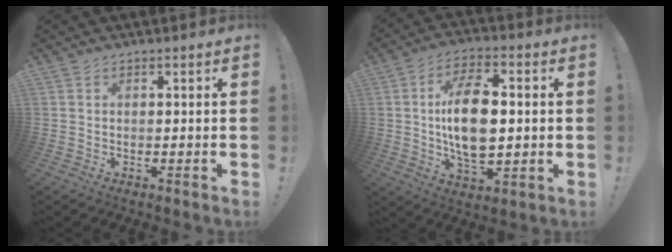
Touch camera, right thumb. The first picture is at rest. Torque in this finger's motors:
{"motor_torque": [0.75, 1.87, 0.70, 0.76, 0.14]}